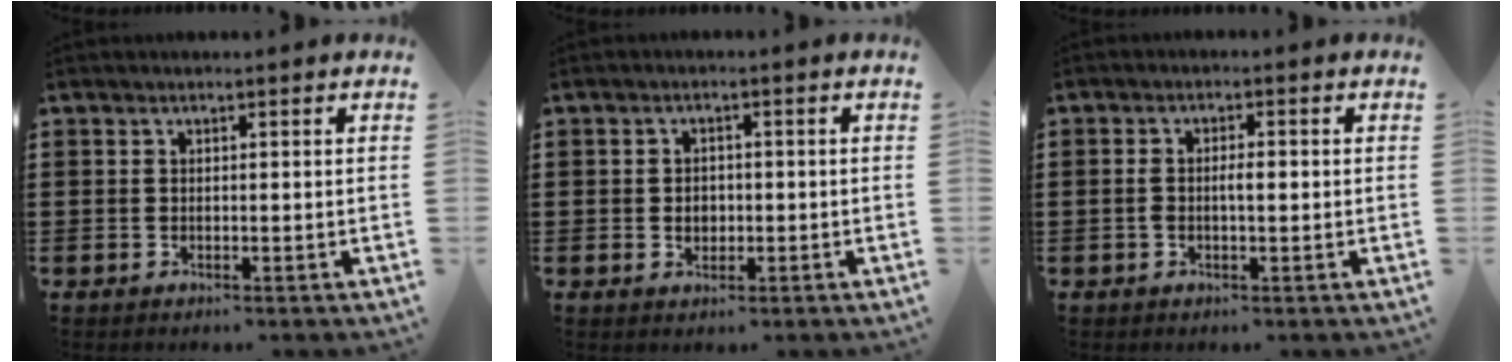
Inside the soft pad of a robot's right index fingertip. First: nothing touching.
{"total": 2.0, "force": [-0.1, 1.6, 1.2], "torque": [-0.025, 0.007, -0.004]}
{"total": 2.5, "force": [-0.2, 0.9, 2.3], "torque": [-0.044, 0.003, -0.005]}